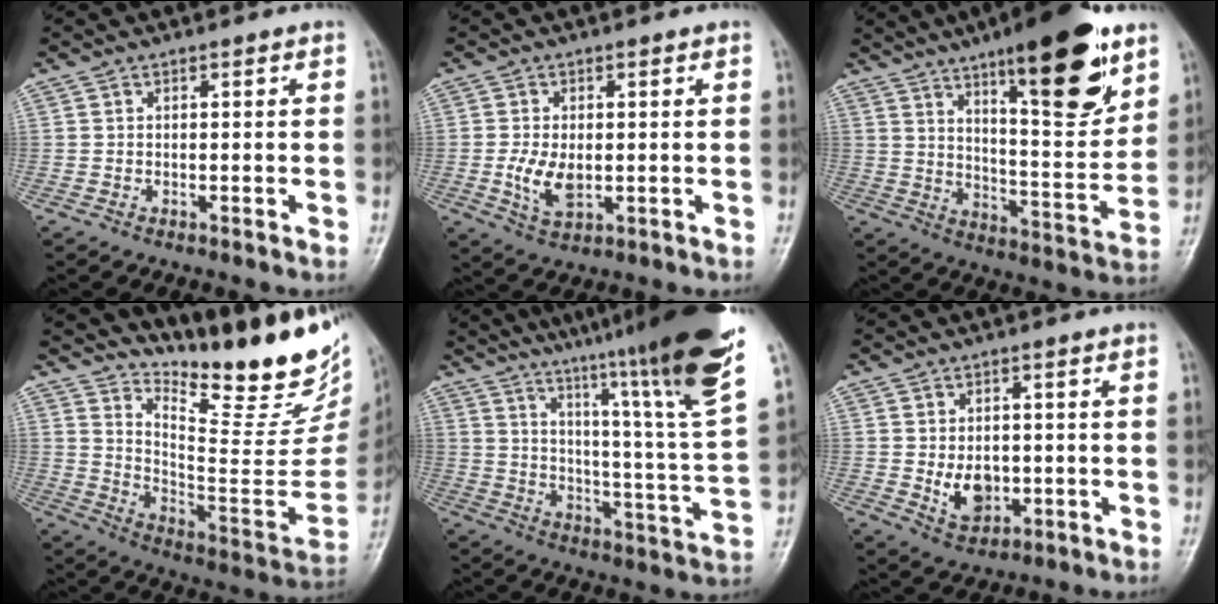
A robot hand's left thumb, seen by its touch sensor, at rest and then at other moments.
{"total": 5.9, "force": [-0.5, 3.5, 4.7], "torque": [-0.089, -0.010, -0.003]}
{"total": 22.1, "force": [12.7, 6.1, 17.0], "torque": [-0.221, -0.064, 0.198]}
{"total": 23.9, "force": [19.2, 7.0, 12.4], "torque": [-0.136, -0.149, 0.276]}
{"total": 27.6, "force": [19.9, 0.8, 19.1], "torque": [-0.277, -0.111, 0.285]}
{"total": 6.1, "force": [-0.5, 4.4, 4.1], "torque": [-0.047, -0.007, 0.004]}